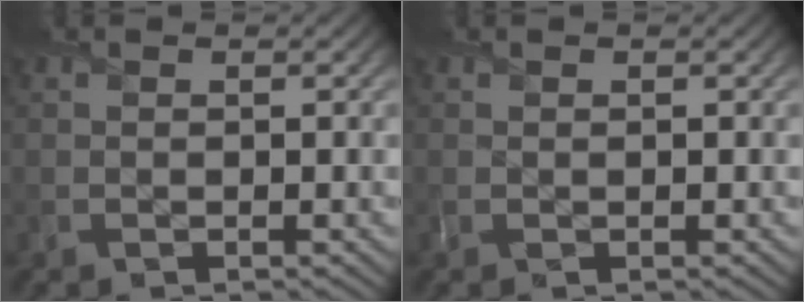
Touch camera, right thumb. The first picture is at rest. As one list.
[{"total": 0.0}]